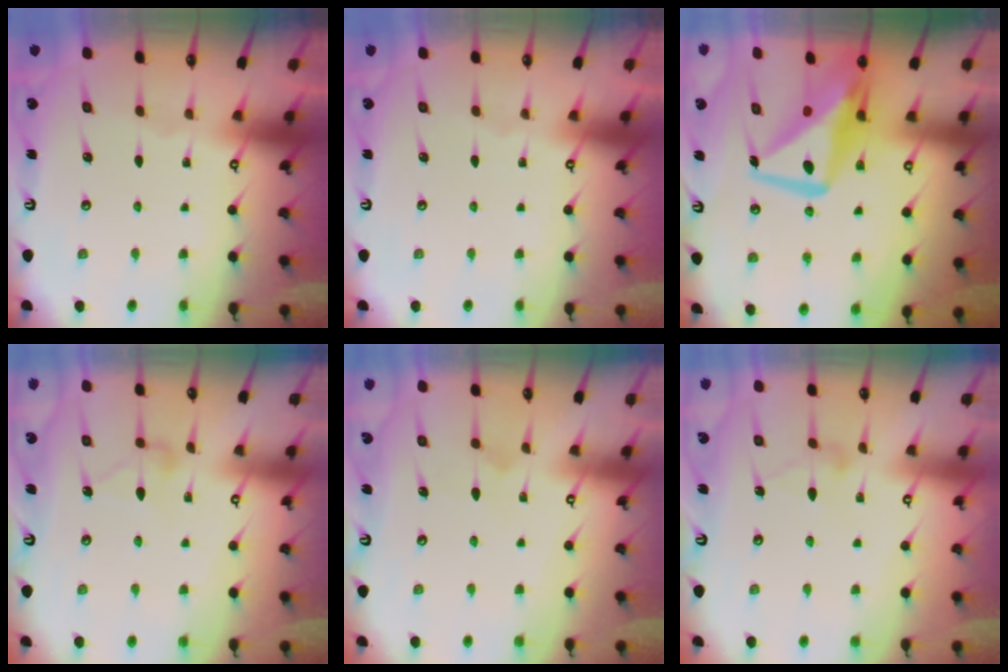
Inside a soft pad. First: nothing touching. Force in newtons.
{"total": 0.0}
{"total": 13.6, "press": 13.5, "slide": 1.4}
{"total": 7.2, "press": 7.2, "slide": 0.4}
{"total": 7.5, "press": 7.5, "slide": 0.2}
{"total": 6.9, "press": 6.9, "slide": 0.4}